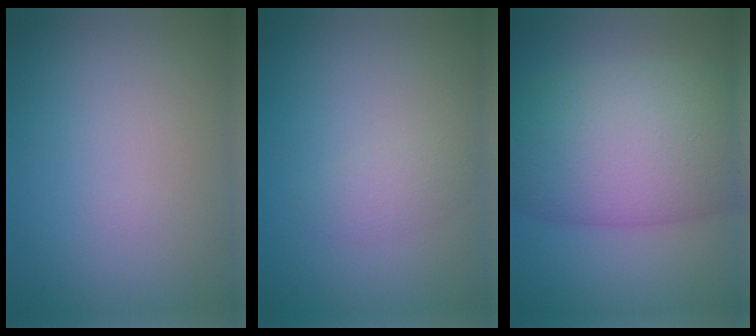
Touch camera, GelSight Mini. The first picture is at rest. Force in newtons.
{"total": 1.3, "press": 1.3, "slide": 0.1}
{"total": 11.6, "press": 11.6, "slide": 0.4}